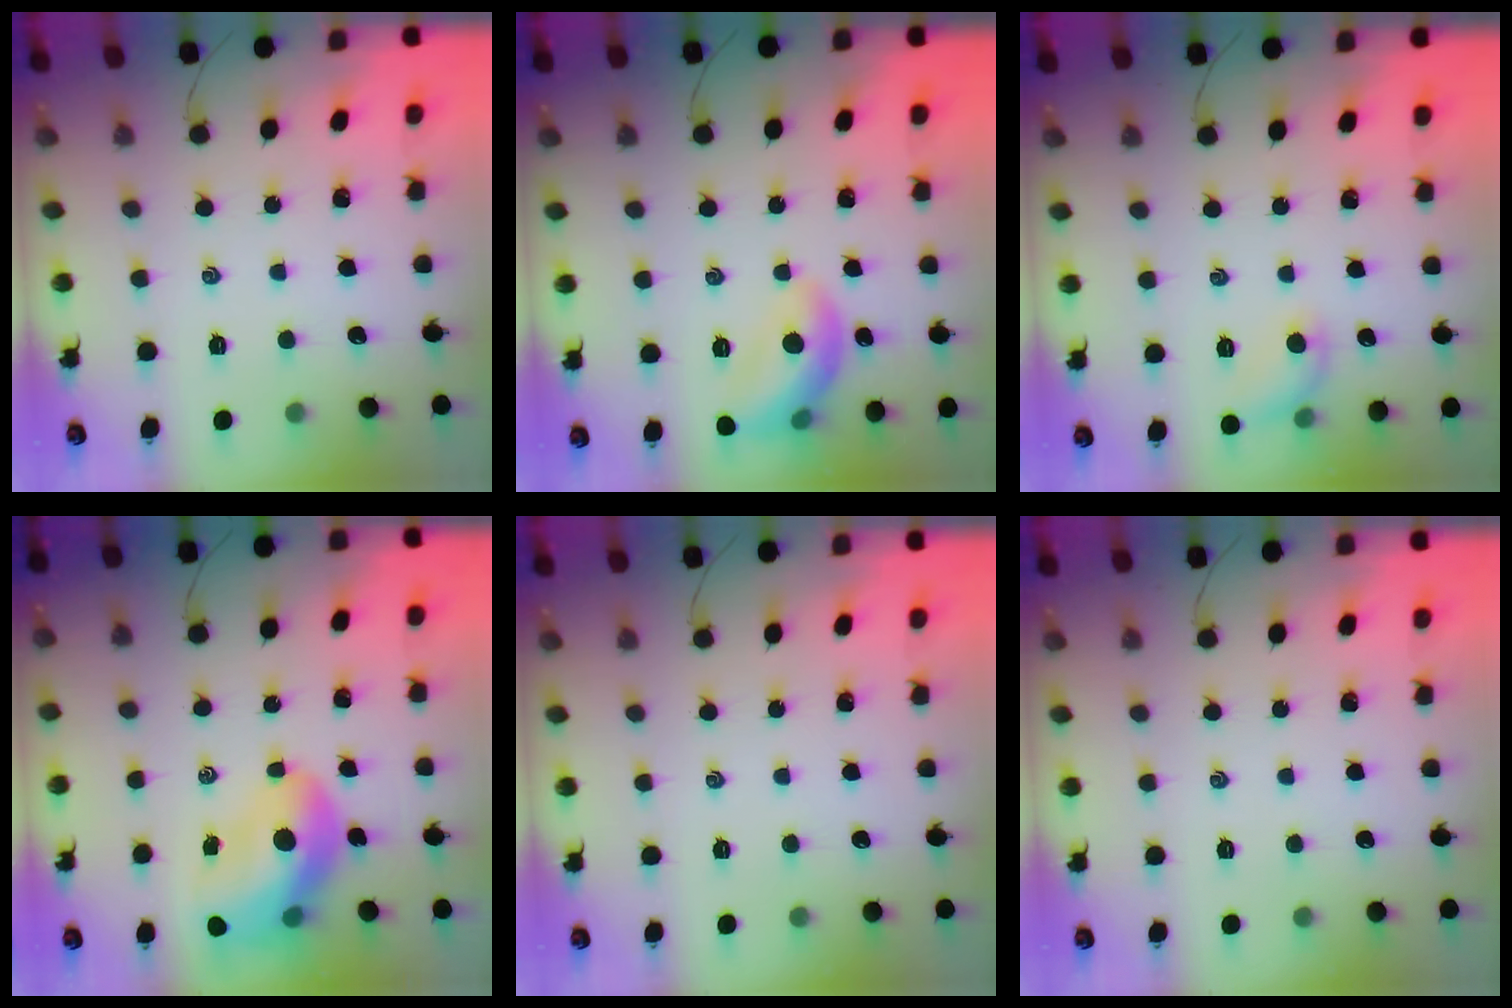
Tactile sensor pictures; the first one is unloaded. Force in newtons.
{"total": 11.7, "press": 11.7, "slide": 1.0}
{"total": 6.4, "press": 6.3, "slide": 0.8}
{"total": 12.7, "press": 12.1, "slide": 3.8}
{"total": 0.0}
{"total": 0.0}